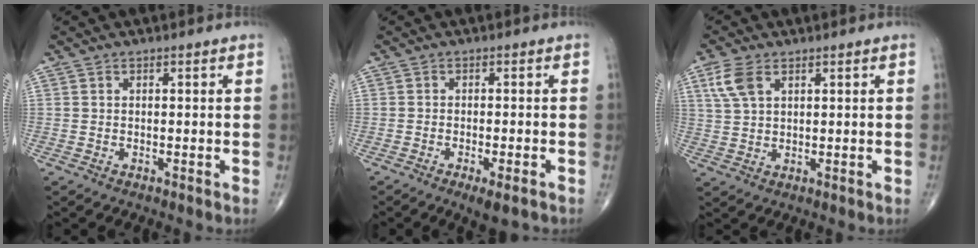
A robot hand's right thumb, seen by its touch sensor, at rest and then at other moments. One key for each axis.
{"total": 4.1, "fx": -2.4, "fy": 1.0, "fz": 3.1, "tx": -0.049, "ty": 0.000, "tz": -0.034}
{"total": 5.4, "fx": 2.5, "fy": 3.0, "fz": 3.7, "tx": -0.085, "ty": 0.003, "tz": 0.056}